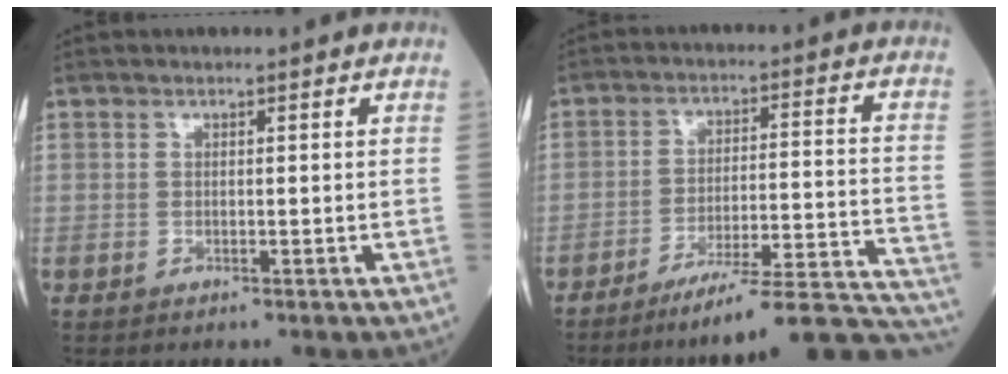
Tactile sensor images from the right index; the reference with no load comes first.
{"total": 21.7, "force": [-20.0, 0.1, 8.3], "torque": [-0.050, 0.019, -0.270]}